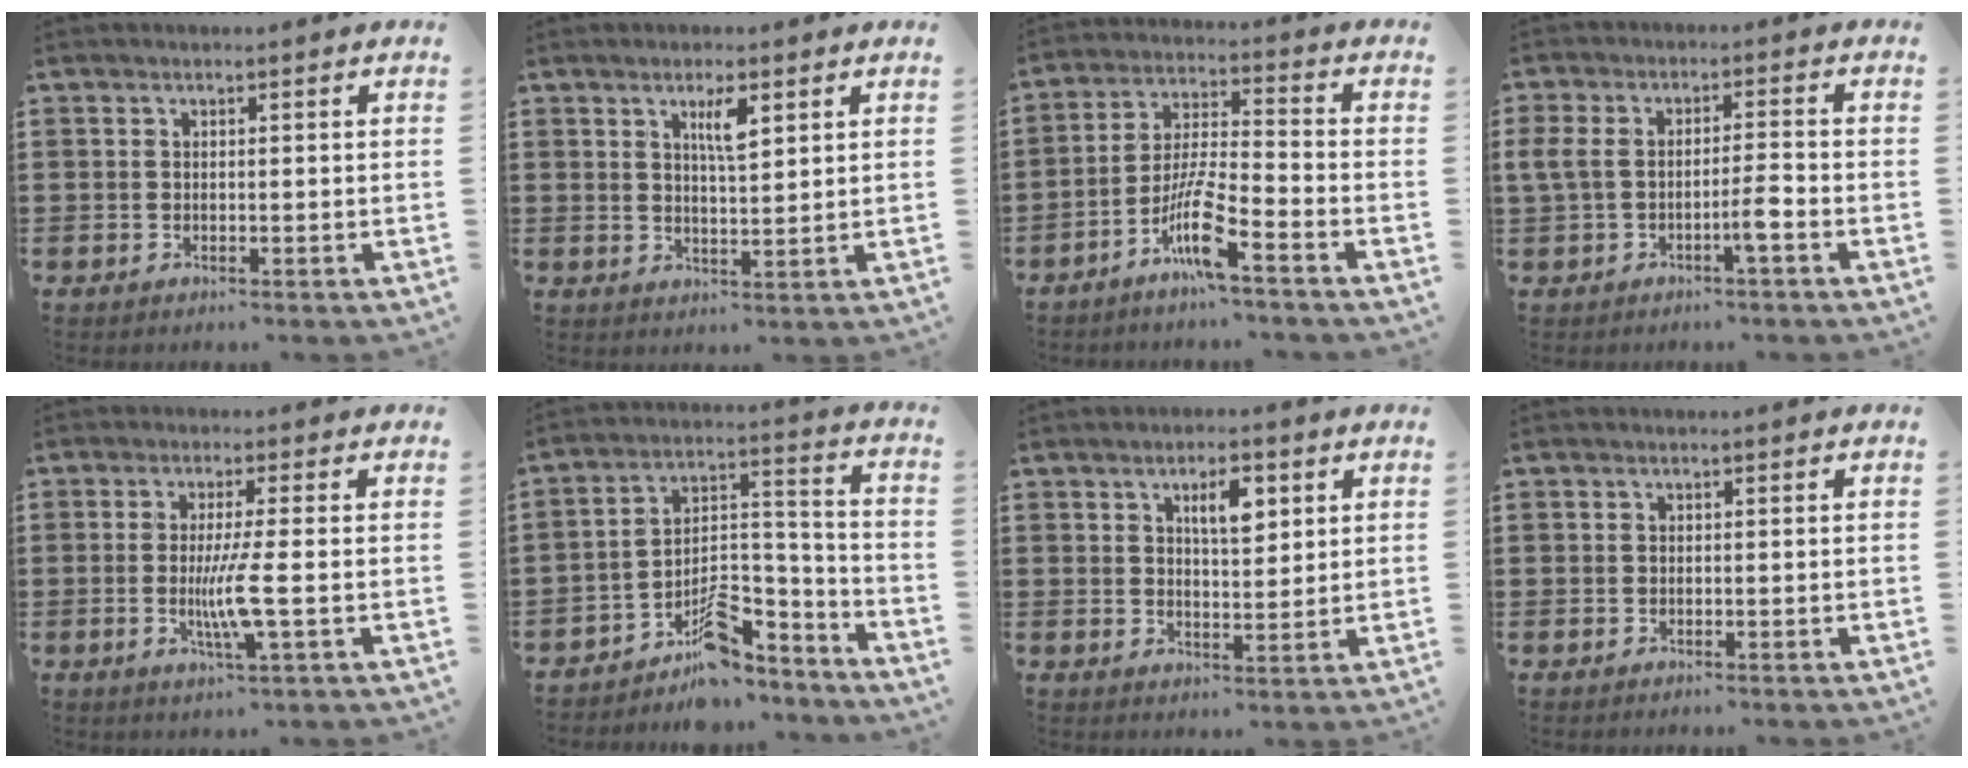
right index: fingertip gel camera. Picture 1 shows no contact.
{"total": 4.0, "force": [2.1, 0.9, 3.3], "torque": [-0.055, 0.000, 0.030]}
{"total": 8.7, "force": [-5.7, 0.7, 6.5], "torque": [-0.147, -0.012, -0.114]}
{"total": 5.0, "force": [-1.6, 1.6, 4.5], "torque": [-0.095, 0.003, -0.035]}
{"total": 6.1, "force": [-0.9, 0.0, 6.0], "torque": [-0.120, -0.018, -0.021]}
{"total": 8.9, "force": [-7.1, 3.7, 3.8], "torque": [-0.049, 0.018, -0.130]}
{"total": 4.7, "force": [2.2, 1.8, 3.8], "torque": [-0.066, 0.002, 0.032]}
{"total": 0.0}